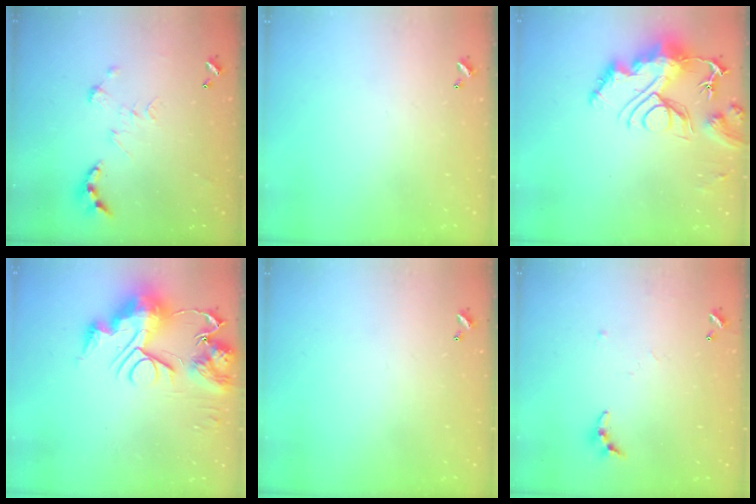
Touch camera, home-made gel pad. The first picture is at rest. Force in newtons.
{"total": 0.0}
{"total": 14.1, "press": 14.1, "slide": 1.4}
{"total": 14.3, "press": 14.2, "slide": 1.6}
{"total": 0.0}
{"total": 7.0, "press": 7.0, "slide": 0.4}